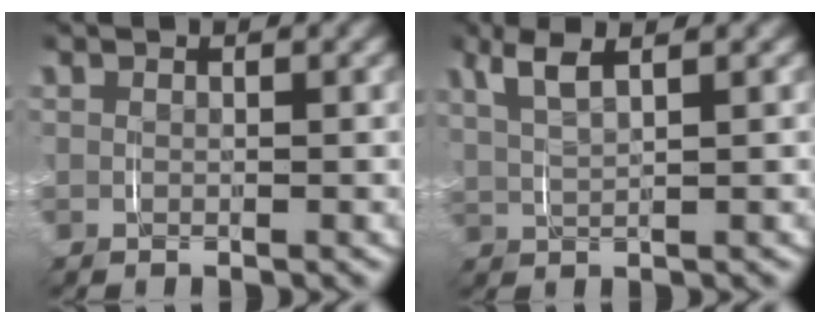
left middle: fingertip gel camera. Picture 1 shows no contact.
{"total": 3.6, "force": [2.0, 1.4, 2.7], "torque": [-0.064, 0.005, 0.036]}